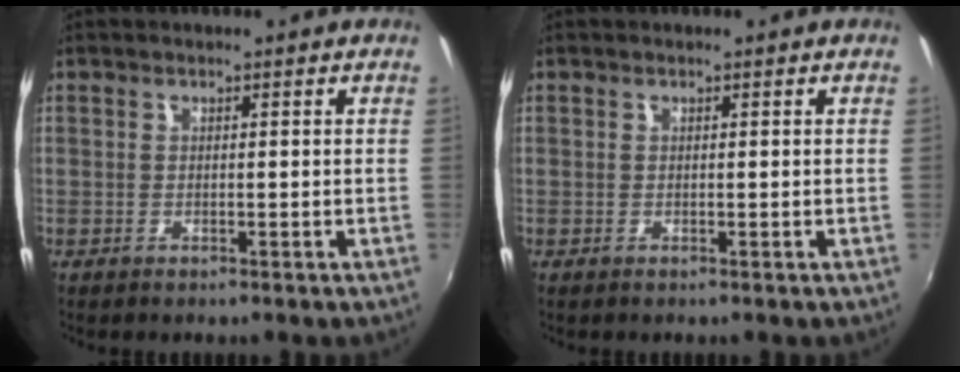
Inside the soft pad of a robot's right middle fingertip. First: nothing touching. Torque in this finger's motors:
{"motor_torque": [0.00, 0.00, 0.03, 0.00]}